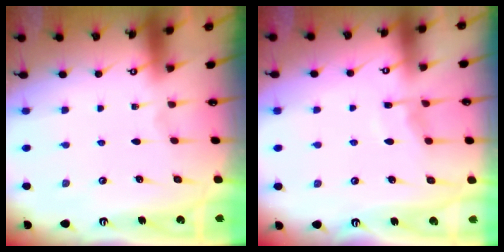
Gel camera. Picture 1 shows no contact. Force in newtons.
{"total": 6.0, "press": 5.9, "slide": 0.7}